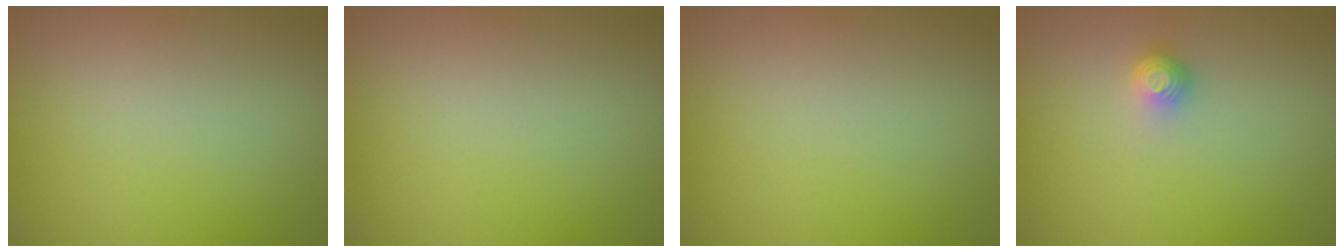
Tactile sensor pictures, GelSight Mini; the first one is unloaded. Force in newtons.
{"total": 0.0}
{"total": 0.0}
{"total": 1.6, "press": 1.2, "slide": 1.1}